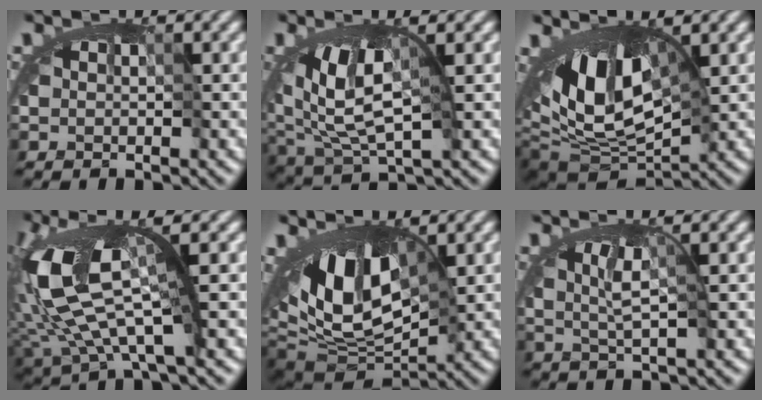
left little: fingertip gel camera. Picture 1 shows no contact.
{"total": 4.4, "force": [0.1, 2.1, 3.9], "torque": [-0.076, -0.014, 0.005]}
{"total": 10.1, "force": [0.4, 5.0, 8.7], "torque": [-0.126, -0.002, 0.013]}
{"total": 9.2, "force": [0.4, 2.9, 8.7], "torque": [-0.192, -0.011, 0.002]}
{"total": 11.2, "force": [0.5, 6.0, 9.4], "torque": [-0.124, 0.004, 0.025]}
{"total": 1.6, "force": [0.2, 0.2, 1.6], "torque": [-0.028, 0.003, -0.001]}